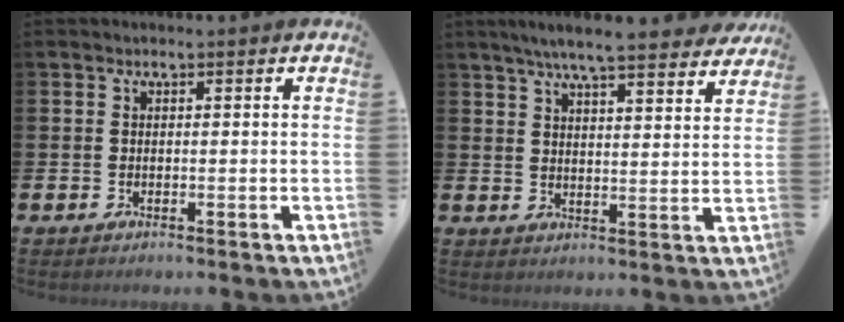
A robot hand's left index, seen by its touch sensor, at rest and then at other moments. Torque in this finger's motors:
{"motor_torque": [0.46, -0.84, 0.90, 0.21]}